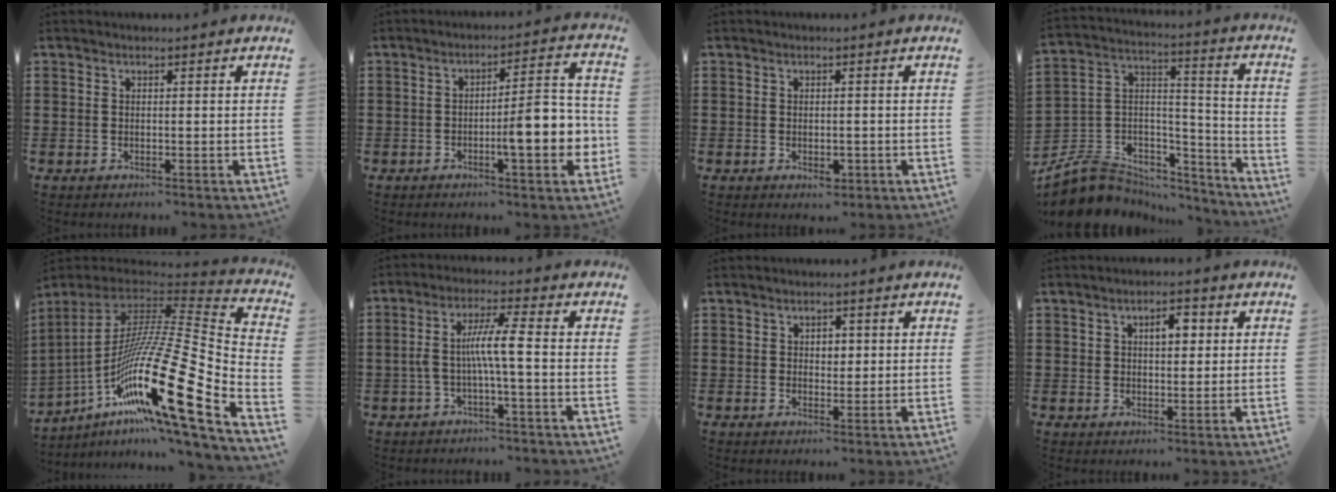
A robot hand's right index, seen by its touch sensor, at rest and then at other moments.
{"total": 9.6, "force": [-2.5, 2.5, 8.9], "torque": [-0.114, -0.009, -0.046]}
{"total": 2.0, "force": [-0.8, 1.1, 1.5], "torque": [-0.029, 0.001, -0.014]}
{"total": 6.7, "force": [-4.8, 4.6, 0.9], "torque": [-0.038, -0.008, -0.088]}
{"total": 23.2, "force": [-8.2, 4.2, 21.4], "torque": [-0.399, -0.021, -0.160]}
{"total": 6.6, "force": [-1.0, 0.6, 6.5], "torque": [-0.132, 0.000, -0.030]}
{"total": 1.9, "force": [0.4, 1.4, 1.2], "torque": [-0.018, 0.007, 0.004]}
{"total": 4.0, "force": [1.2, 2.2, 3.1], "torque": [-0.042, 0.004, 0.013]}